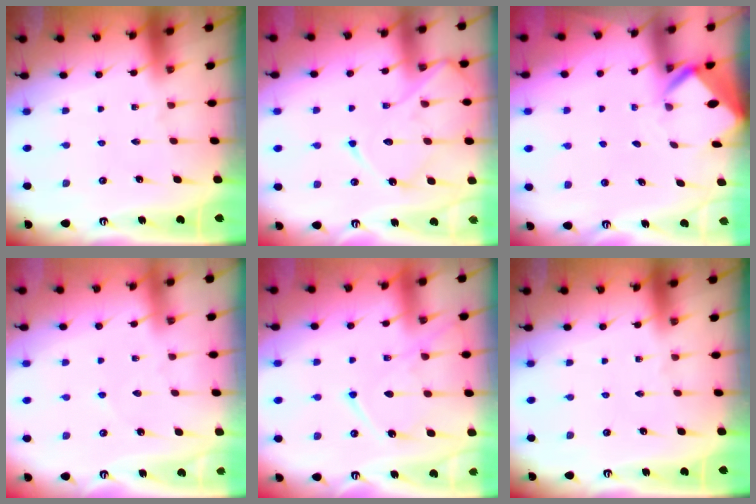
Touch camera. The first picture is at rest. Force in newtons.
{"total": 14.0, "press": 13.9, "slide": 1.3}
{"total": 3.2, "press": 3.2, "slide": 0.2}
{"total": 1.8, "press": 1.8, "slide": 0.2}
{"total": 12.2, "press": 12.1, "slide": 1.4}
{"total": 0.0}